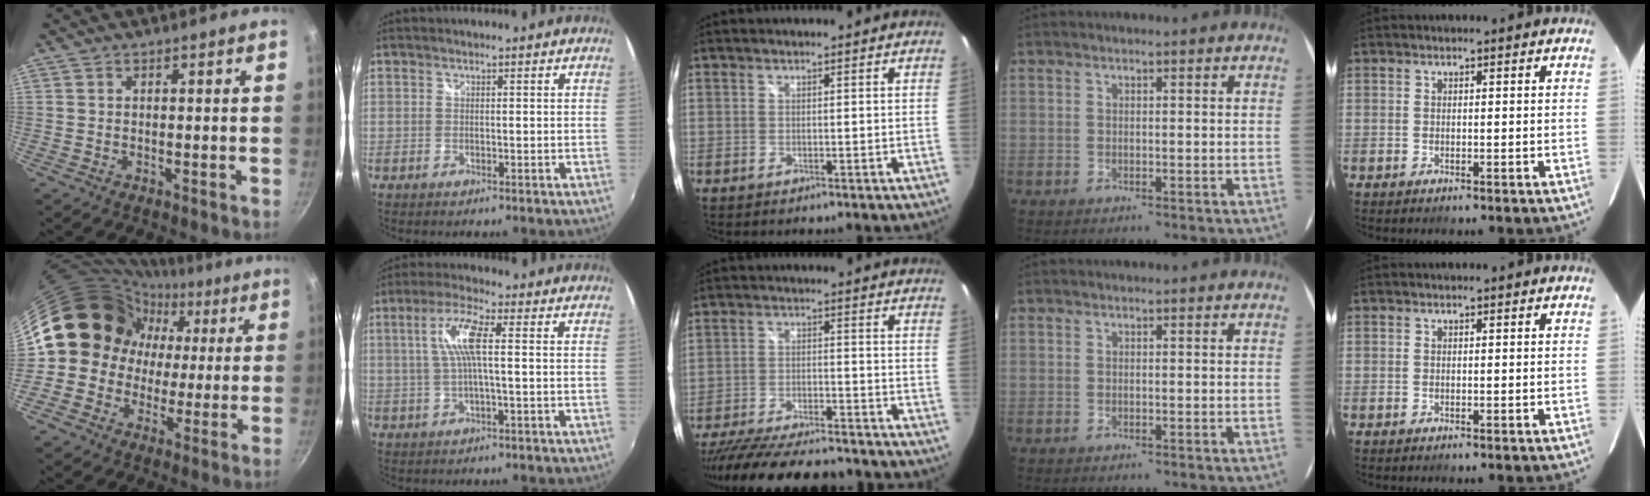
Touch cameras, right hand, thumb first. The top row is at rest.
{"thumb": {"total": 15.2, "force": [1.4, 14.0, 5.7], "torque": [-0.038, 0.032, 0.009]}, "index": {"total": 7.4, "force": [0.8, 1.0, 7.3], "torque": [-0.141, 0.007, 0.018]}, "middle": {"total": 21.4, "force": [-18.5, 4.6, 9.9], "torque": [-0.195, -0.036, -0.278]}}